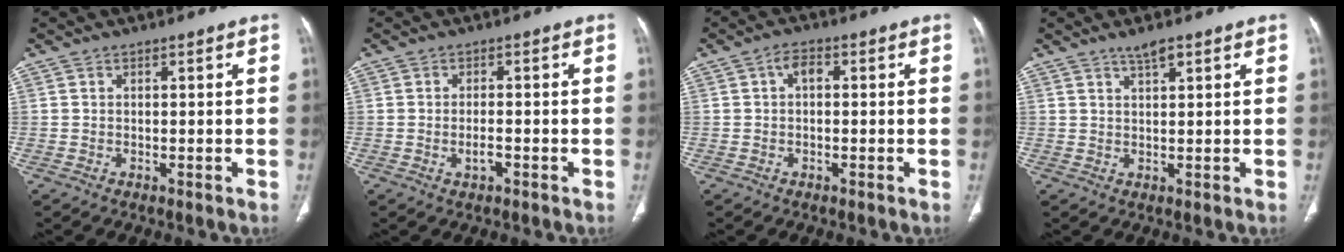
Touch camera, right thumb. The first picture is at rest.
{"total": 2.3, "force": [-1.0, 0.9, 1.9], "torque": [-0.036, 0.004, -0.017]}
{"total": 2.4, "force": [0.2, 1.5, 2.0], "torque": [-0.029, 0.008, -0.005]}
{"total": 2.5, "force": [1.8, 0.4, 1.8], "torque": [-0.033, -0.008, 0.032]}